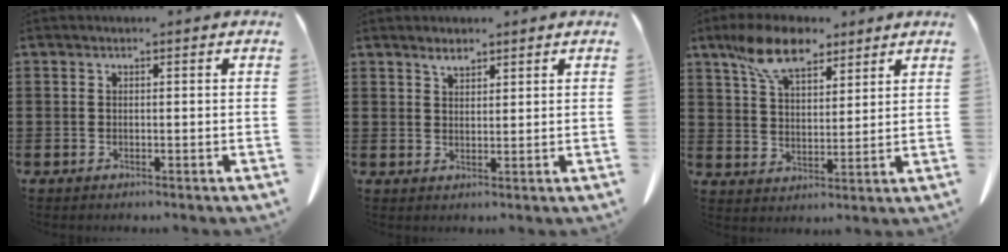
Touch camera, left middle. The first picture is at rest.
{"total": 2.1, "force": [1.8, 0.7, 0.9], "torque": [-0.013, -0.001, 0.031]}
{"total": 9.7, "force": [6.9, 4.1, 5.4], "torque": [-0.119, -0.006, 0.128]}